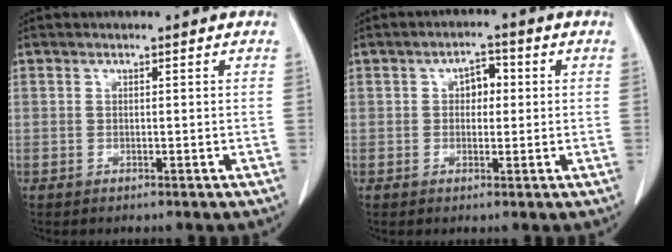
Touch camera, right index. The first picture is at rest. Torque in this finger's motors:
{"motor_torque": [0.02, -0.01, 0.05, 0.02]}